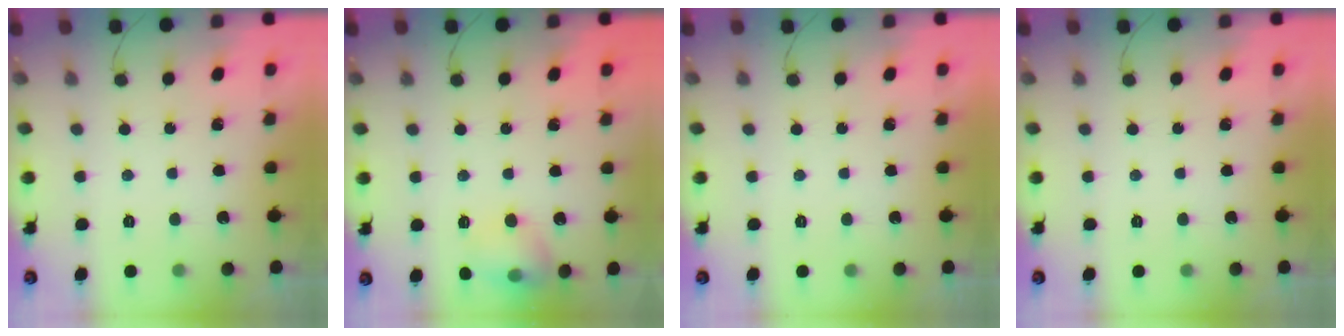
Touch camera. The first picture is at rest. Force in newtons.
{"total": 10.9, "press": 10.8, "slide": 1.5}
{"total": 0.0}
{"total": 0.0}